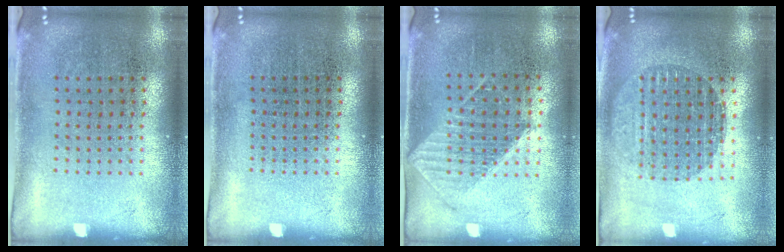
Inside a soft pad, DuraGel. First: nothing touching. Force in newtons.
{"total": 0.0}
{"total": 1.0, "press": 0.9, "slide": 0.3}
{"total": 1.7, "press": 1.5, "slide": 0.8}